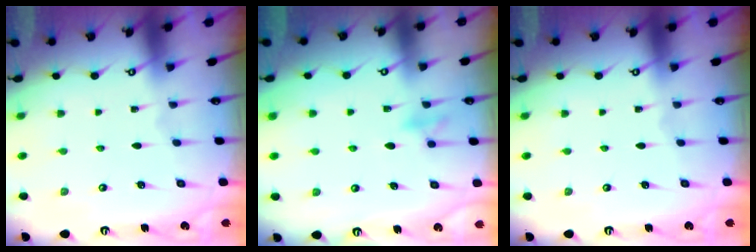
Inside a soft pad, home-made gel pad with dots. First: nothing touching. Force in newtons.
{"total": 10.1, "press": 10.0, "slide": 1.7}
{"total": 0.0}